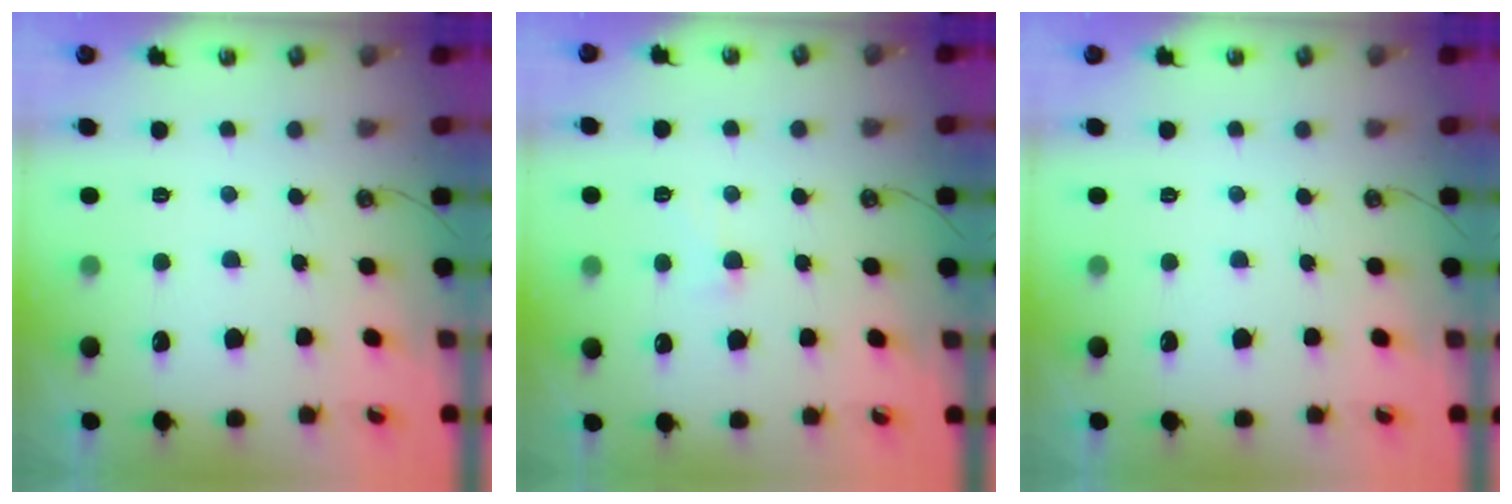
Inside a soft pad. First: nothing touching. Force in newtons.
{"total": 0.8, "press": 0.7, "slide": 0.5}
{"total": 0.0}